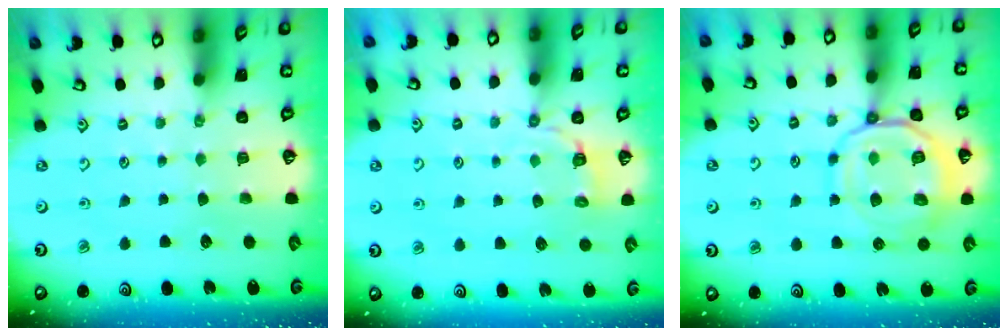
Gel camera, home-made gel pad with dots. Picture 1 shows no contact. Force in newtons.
{"total": 3.0, "press": 1.6, "slide": 2.5}
{"total": 14.7, "press": 14.6, "slide": 1.5}